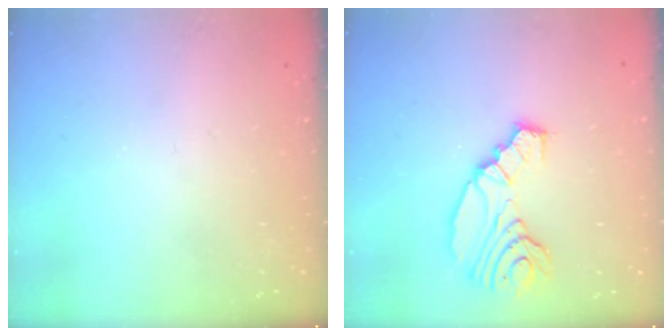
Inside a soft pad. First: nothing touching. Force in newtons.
{"total": 13.9, "press": 13.2, "slide": 4.4}